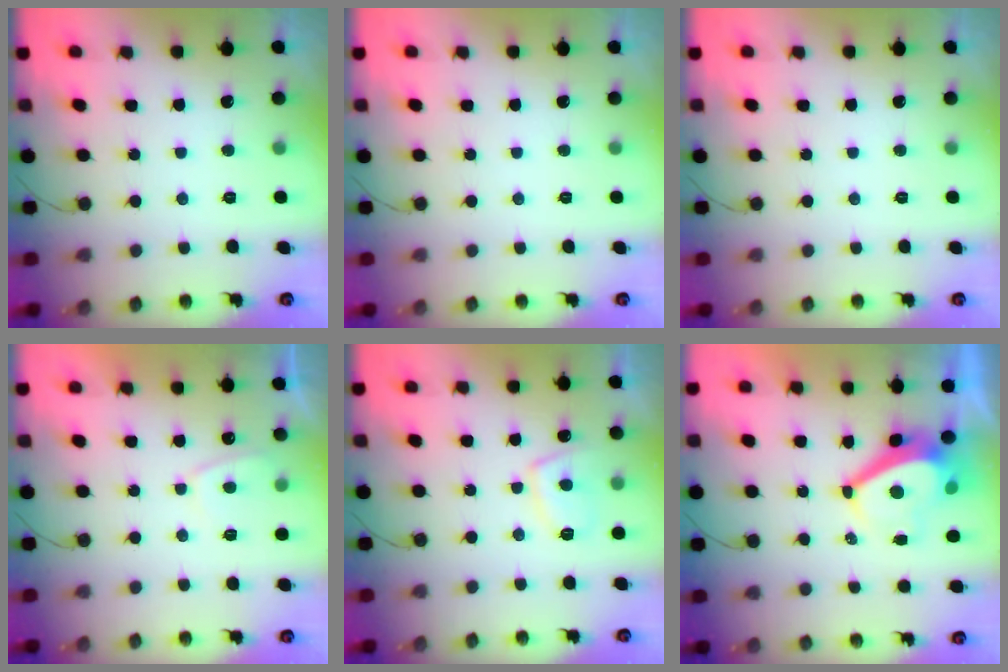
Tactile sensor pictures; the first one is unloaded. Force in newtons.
{"total": 0.0}
{"total": 0.0}
{"total": 3.3, "press": 3.2, "slide": 0.9}
{"total": 7.3, "press": 7.2, "slide": 1.2}
{"total": 5.6, "press": 5.6, "slide": 0.7}